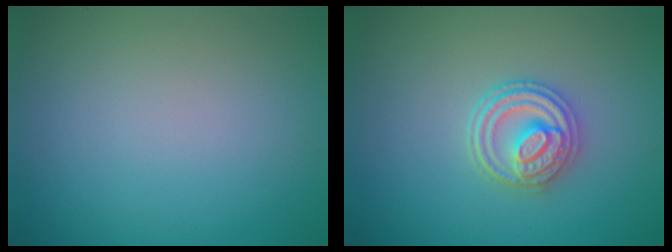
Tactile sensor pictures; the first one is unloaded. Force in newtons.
{"total": 3.6, "press": 3.3, "slide": 1.5}